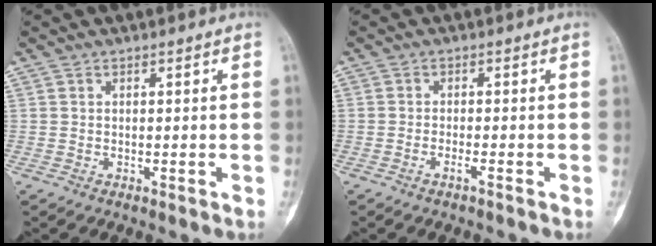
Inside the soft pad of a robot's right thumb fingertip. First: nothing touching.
{"total": 1.4, "force": [-1.0, 0.1, 1.0], "torque": [-0.020, 0.006, -0.019]}